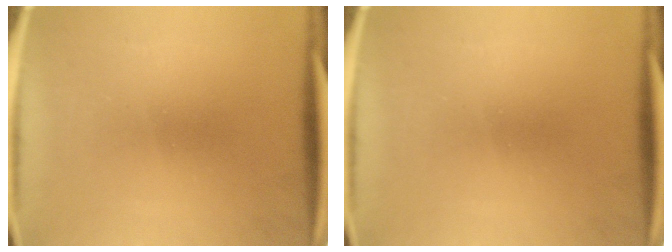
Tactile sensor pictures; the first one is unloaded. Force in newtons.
{"total": 0.0}